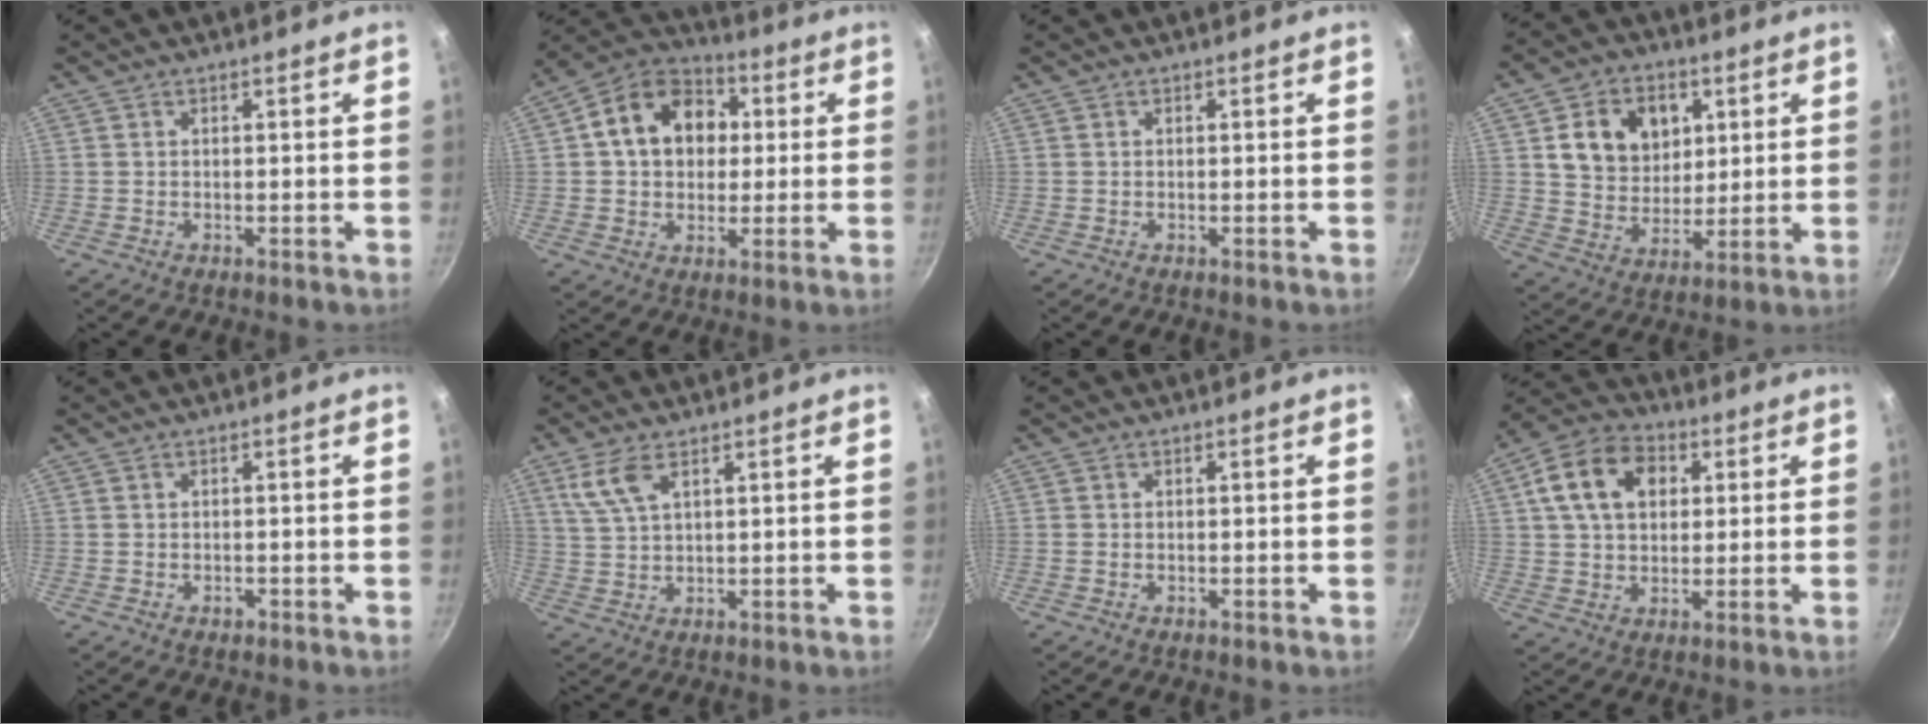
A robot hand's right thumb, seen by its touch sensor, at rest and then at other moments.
{"total": 15.3, "force": [2.7, 11.8, 9.3], "torque": [-0.124, 0.025, 0.028]}
{"total": 0.0}
{"total": 13.4, "force": [4.0, 10.6, 7.1], "torque": [-0.090, -0.011, 0.068]}
{"total": 0.9, "force": [-0.5, 0.7, 0.4], "torque": [-0.005, 0.003, -0.005]}
{"total": 5.7, "force": [3.0, 2.4, 4.2], "torque": [-0.086, -0.008, 0.067]}
{"total": 0.0}
{"total": 13.3, "force": [3.7, 9.6, 8.5], "torque": [-0.131, 0.013, 0.048]}